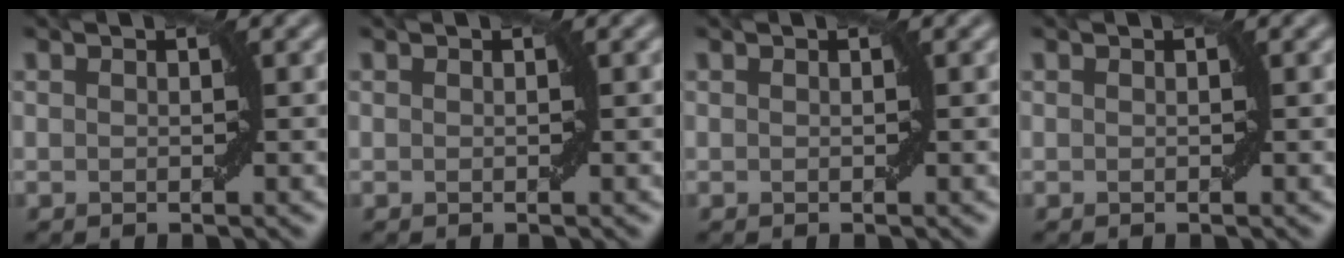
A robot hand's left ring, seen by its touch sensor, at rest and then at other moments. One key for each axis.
{"total": 0.0}
{"total": 0.0}
{"total": 0.0}